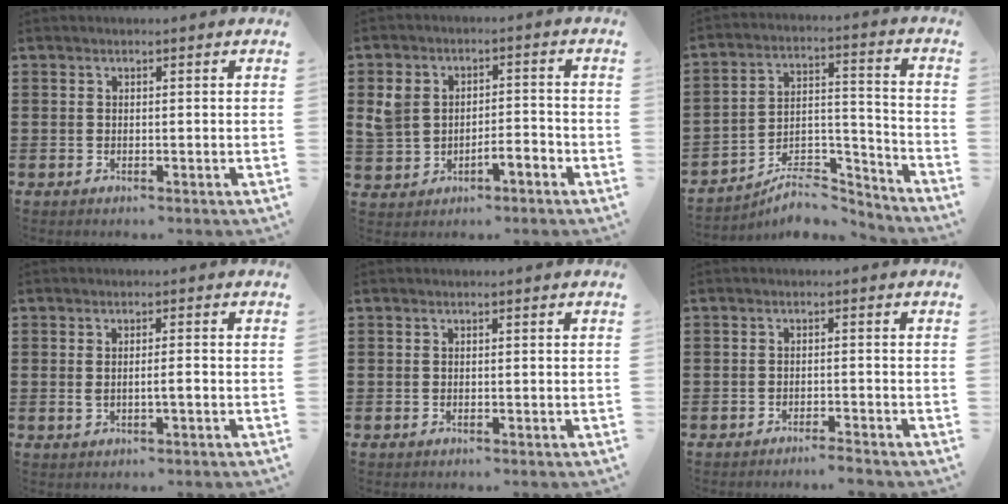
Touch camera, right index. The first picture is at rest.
{"total": 4.8, "force": [-1.3, 3.4, 3.1], "torque": [-0.079, 0.007, -0.029]}
{"total": 7.4, "force": [-6.5, 2.5, 2.4], "torque": [-0.030, 0.021, -0.122]}
{"total": 2.3, "force": [-0.3, 0.3, 2.2], "torque": [-0.041, -0.003, -0.006]}
{"total": 0.0}
{"total": 1.7, "force": [-1.6, -0.2, 0.5], "torque": [-0.009, 0.002, -0.032]}